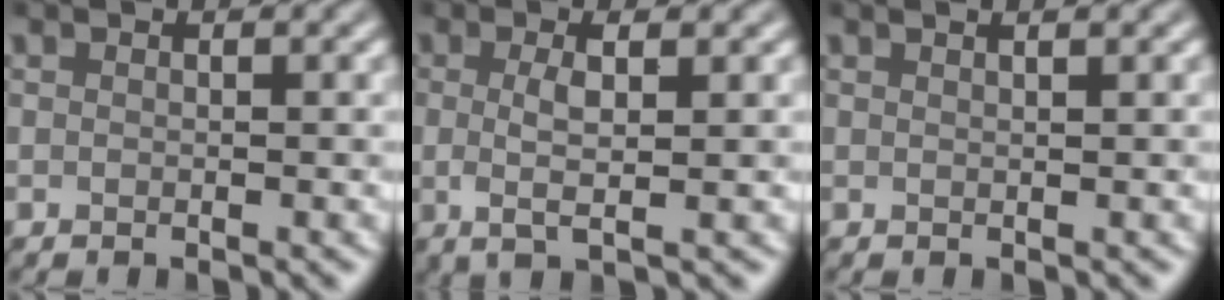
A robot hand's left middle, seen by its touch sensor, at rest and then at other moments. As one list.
[{"total": 2.9, "force": [0.0, 0.6, 2.8], "torque": [-0.053, -0.005, -0.001]}, {"total": 1.6, "force": [1.1, 0.7, 1.0], "torque": [0.005, -0.001, -0.008]}]